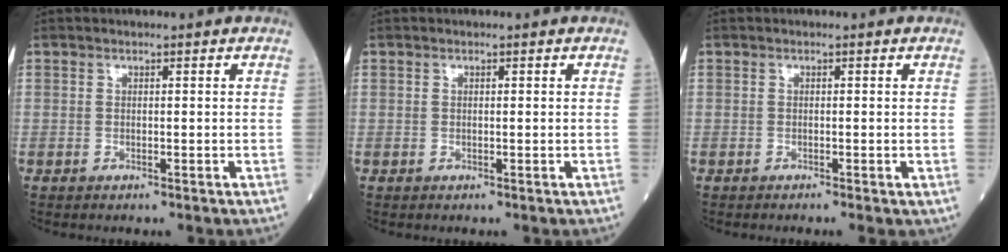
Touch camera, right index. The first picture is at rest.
{"total": 0.0}
{"total": 0.9, "force": [-0.5, 0.1, 0.7], "torque": [-0.008, -0.001, -0.009]}